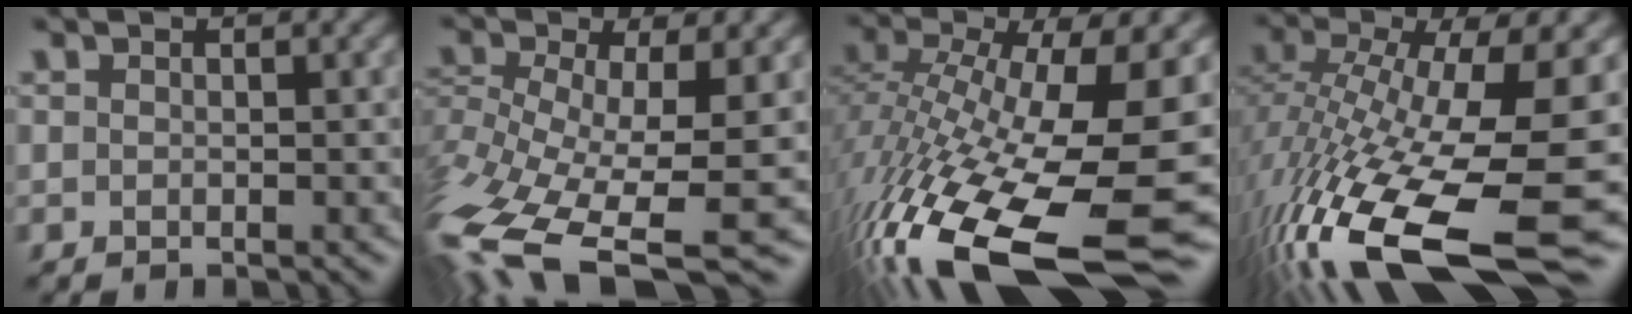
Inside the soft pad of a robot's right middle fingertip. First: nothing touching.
{"total": 13.2, "force": [-6.8, 4.5, 10.4], "torque": [-0.241, -0.022, -0.105]}
{"total": 18.0, "force": [-5.6, 6.7, 15.8], "torque": [-0.307, -0.026, -0.098]}
{"total": 17.4, "force": [-5.6, 6.1, 15.3], "torque": [-0.310, -0.017, -0.099]}